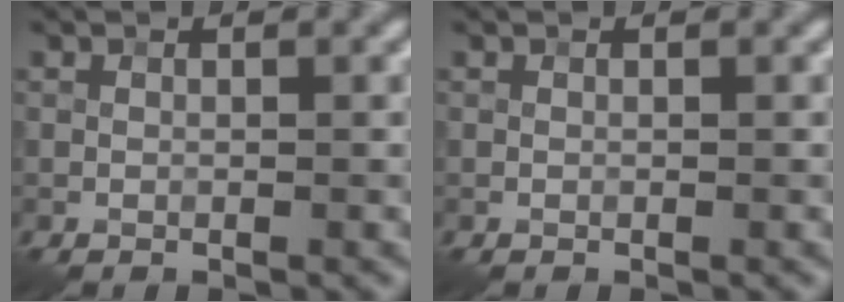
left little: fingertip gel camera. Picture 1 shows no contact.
{"total": 0.0}